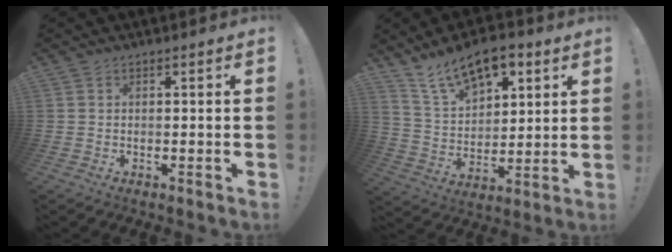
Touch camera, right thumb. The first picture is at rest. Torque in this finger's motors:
{"motor_torque": [0.51, 1.44, 0.24, 0.14, 0.25]}